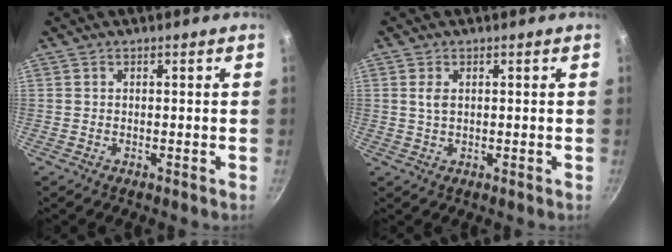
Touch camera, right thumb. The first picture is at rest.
{"total": 2.2, "force": [0.6, 1.2, 1.7], "torque": [-0.033, -0.003, 0.012]}